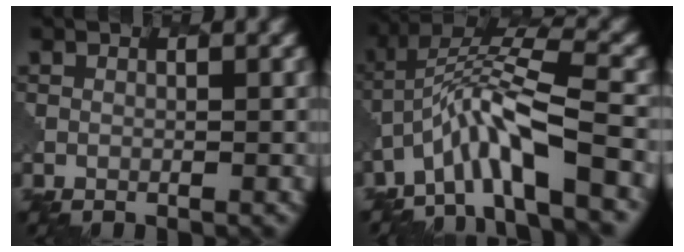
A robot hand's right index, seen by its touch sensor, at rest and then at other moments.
{"total": 7.1, "force": [-3.4, 1.5, 6.1], "torque": [-0.107, 0.018, -0.067]}